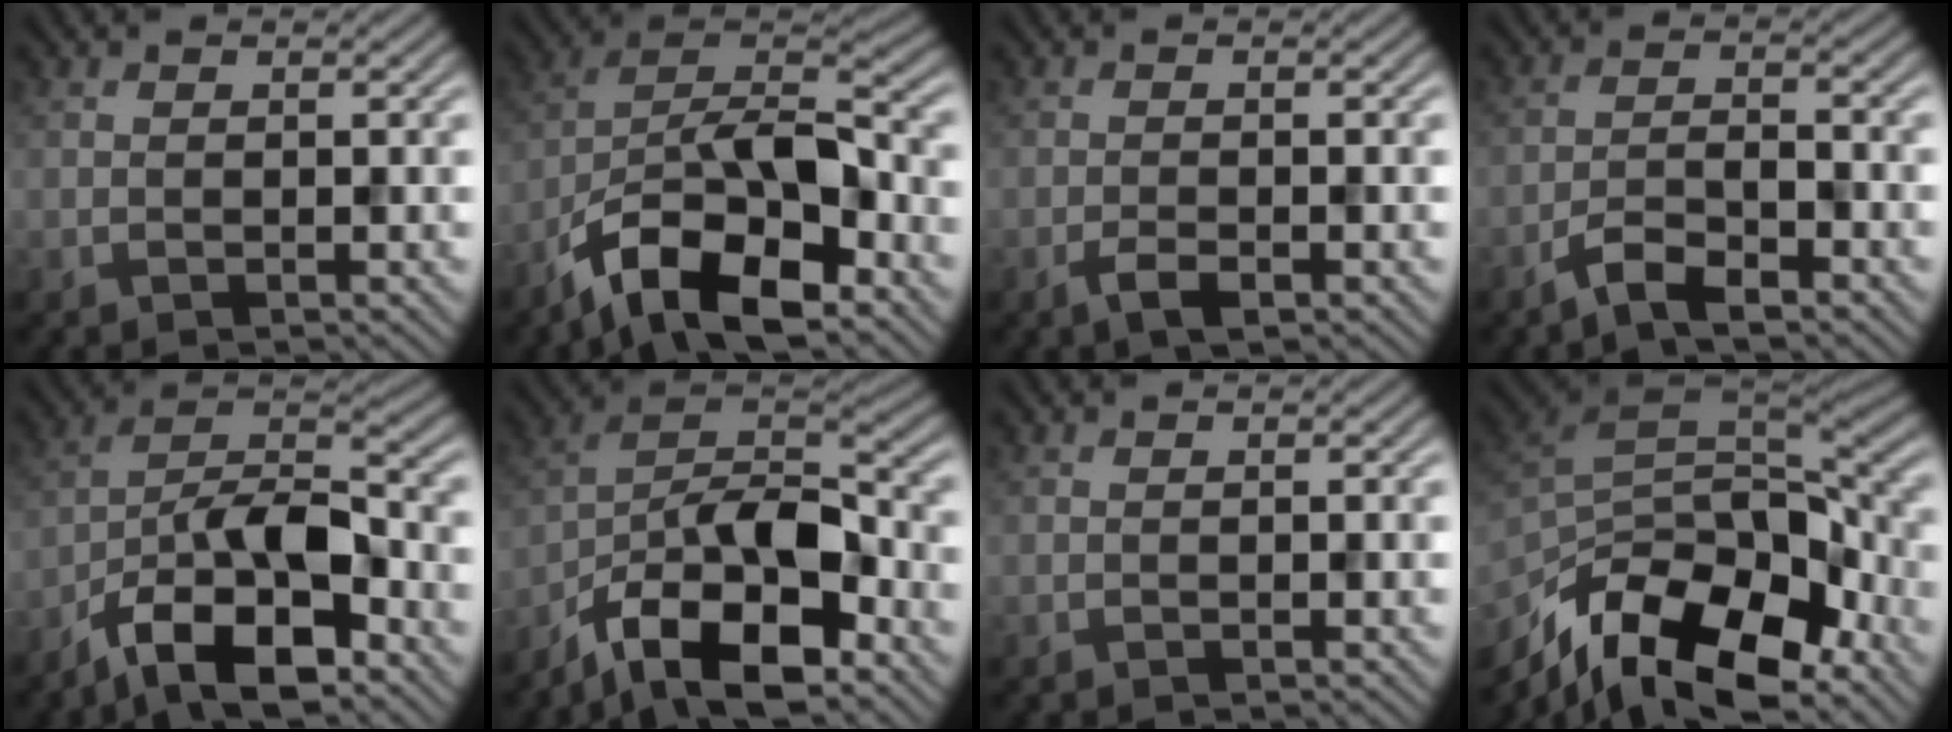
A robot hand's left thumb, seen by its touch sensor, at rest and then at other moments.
{"total": 13.8, "force": [-8.0, 5.6, 9.7], "torque": [-0.173, -0.004, -0.163]}
{"total": 1.9, "force": [-1.2, 0.5, 1.4], "torque": [-0.030, 0.001, -0.024]}
{"total": 4.0, "force": [-2.9, 0.8, 2.6], "torque": [-0.055, 0.004, -0.066]}
{"total": 12.3, "force": [-7.6, 4.7, 8.6], "torque": [-0.148, 0.005, -0.153]}
{"total": 13.6, "force": [-8.3, 5.6, 9.2], "torque": [-0.167, -0.002, -0.172]}
{"total": 0.0}
{"total": 16.7, "force": [-10.7, 7.1, 10.7], "torque": [-0.239, -0.026, -0.181]}